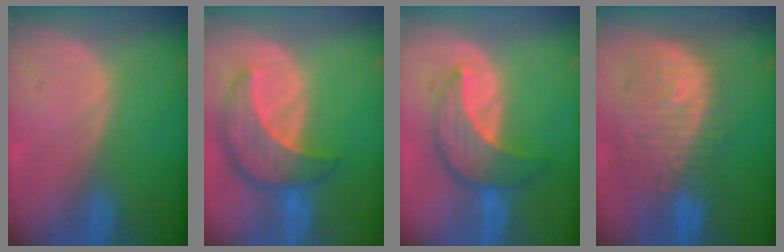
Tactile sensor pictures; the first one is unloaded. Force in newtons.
{"total": 8.6, "press": 7.8, "slide": 3.8}
{"total": 7.1, "press": 7.1, "slide": 0.1}
{"total": 12.1, "press": 10.8, "slide": 5.6}